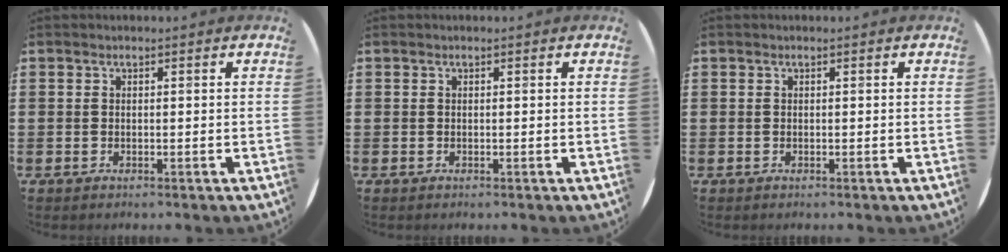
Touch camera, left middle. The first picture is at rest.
{"total": 0.0}
{"total": 0.0}